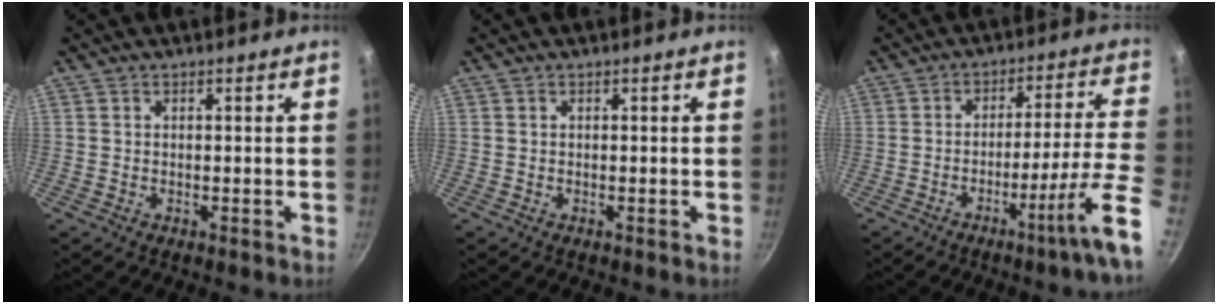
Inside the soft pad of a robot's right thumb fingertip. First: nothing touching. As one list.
[{"total": 0.0}, {"total": 13.8, "force": [-6.4, -0.1, 12.2], "torque": [-0.160, 0.034, -0.098]}]